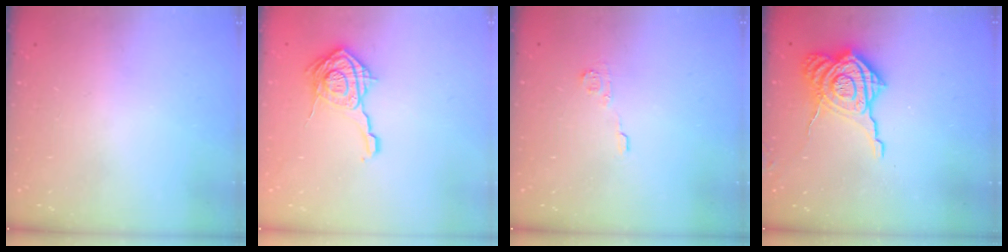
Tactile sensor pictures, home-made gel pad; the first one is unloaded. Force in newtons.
{"total": 15.4, "press": 15.4, "slide": 0.7}
{"total": 4.9, "press": 4.9, "slide": 0.2}
{"total": 15.0, "press": 15.0, "slide": 1.2}